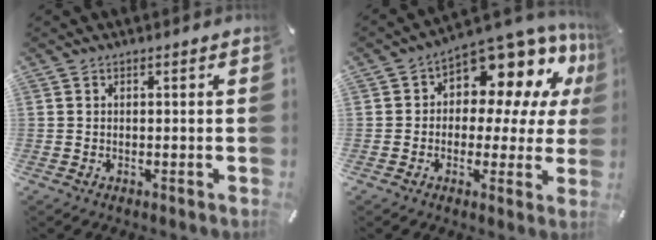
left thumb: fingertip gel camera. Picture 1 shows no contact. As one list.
[{"total": 10.3, "force": [6.1, 6.1, 5.7], "torque": [-0.081, -0.069, 0.106]}]